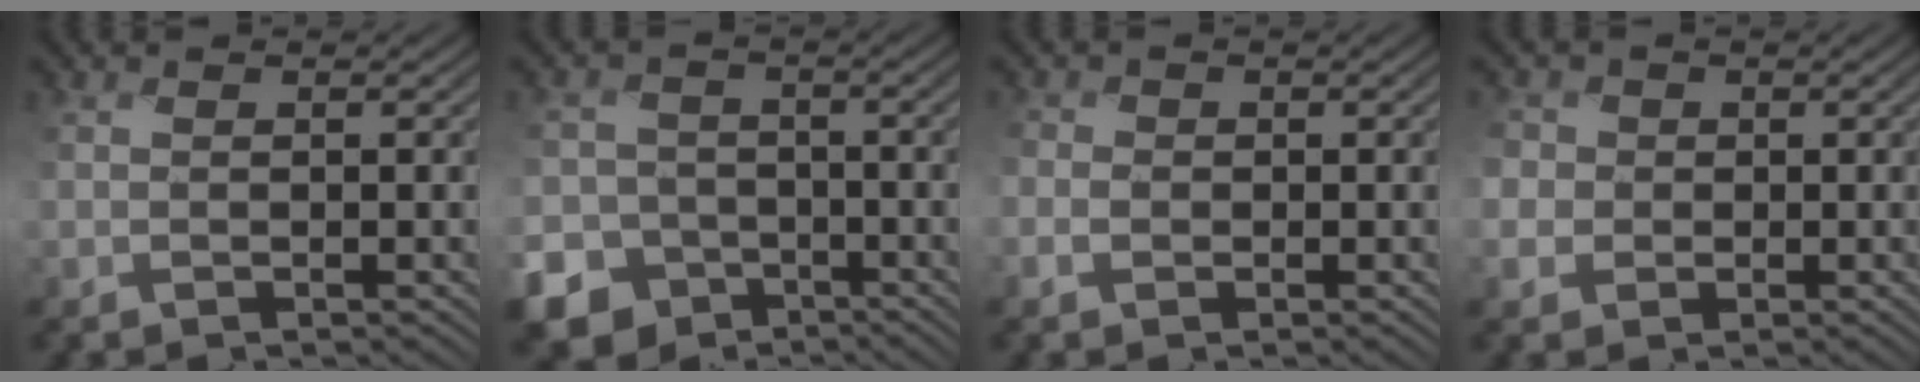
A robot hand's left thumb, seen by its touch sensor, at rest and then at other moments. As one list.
[{"total": 13.0, "force": [-7.1, 10.6, 2.2], "torque": [-0.092, -0.058, -0.124]}, {"total": 2.0, "force": [-0.6, 1.8, 0.7], "torque": [-0.019, -0.002, -0.019]}, {"total": 3.4, "force": [0.1, 3.3, 0.9], "torque": [-0.038, 0.006, -0.008]}]